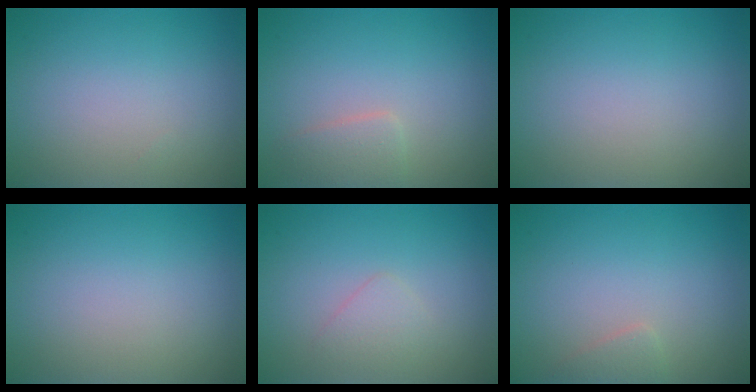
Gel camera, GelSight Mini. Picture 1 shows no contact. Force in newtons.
{"total": 1.7, "press": 1.7, "slide": 0.1}
{"total": 0.0}
{"total": 0.0}
{"total": 1.3, "press": 1.3, "slide": 0.1}
{"total": 1.0, "press": 1.0, "slide": 0.1}